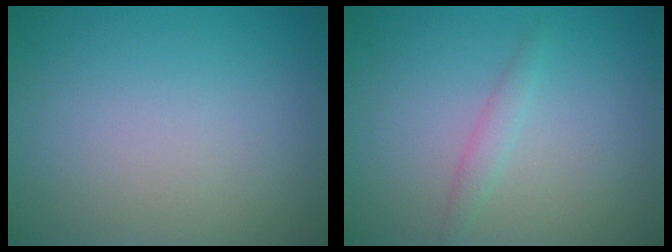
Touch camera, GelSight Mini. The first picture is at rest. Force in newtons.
{"total": 1.2, "press": 1.2, "slide": 0.1}